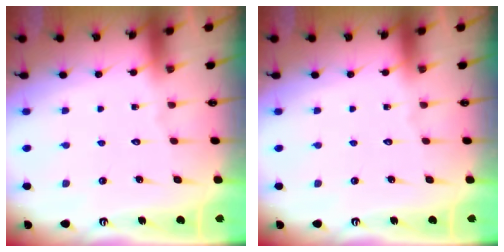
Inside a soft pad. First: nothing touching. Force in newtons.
{"total": 0.0}